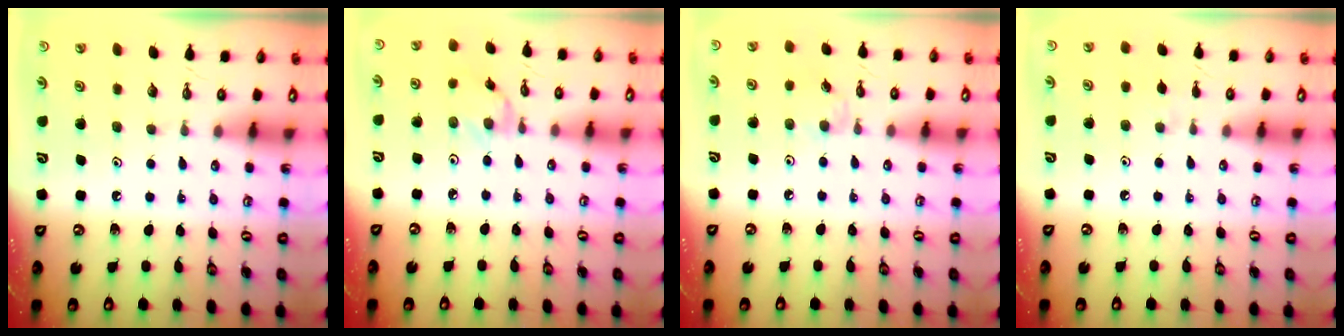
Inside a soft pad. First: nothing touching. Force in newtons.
{"total": 0.9, "press": 0.8, "slide": 0.3}
{"total": 2.5, "press": 2.4, "slide": 0.4}
{"total": 3.3, "press": 3.2, "slide": 0.7}